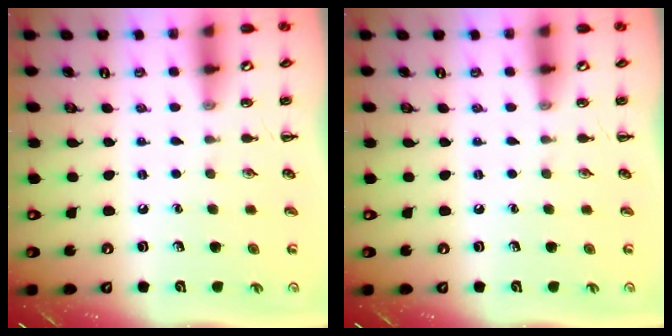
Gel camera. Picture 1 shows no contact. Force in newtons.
{"total": 0.0}